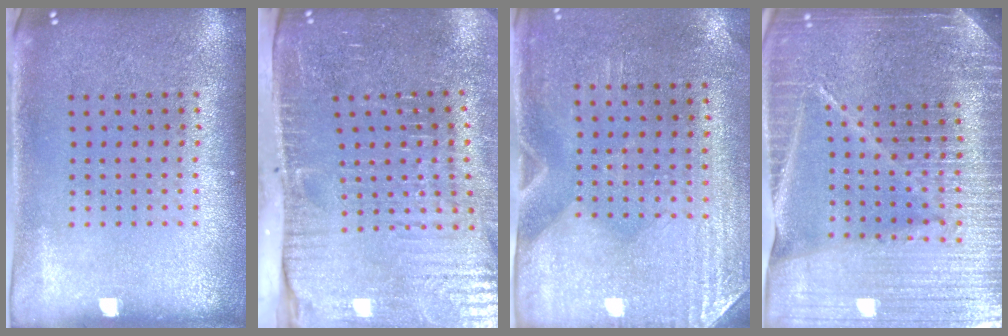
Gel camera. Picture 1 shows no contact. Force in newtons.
{"total": 4.8, "press": 4.1, "slide": 2.4}
{"total": 2.9, "press": 2.5, "slide": 1.5}
{"total": 5.6, "press": 4.9, "slide": 2.7}